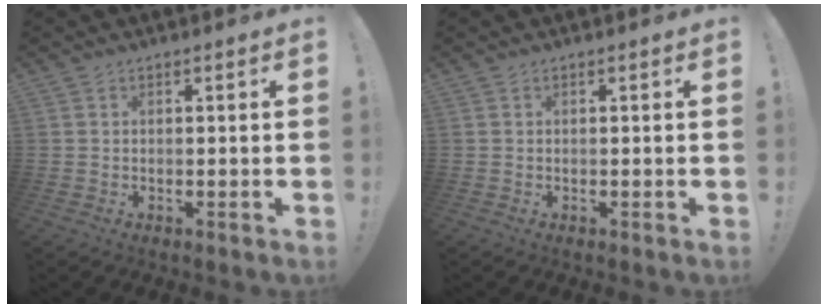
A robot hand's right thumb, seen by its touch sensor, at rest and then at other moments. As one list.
[{"total": 0.0}]